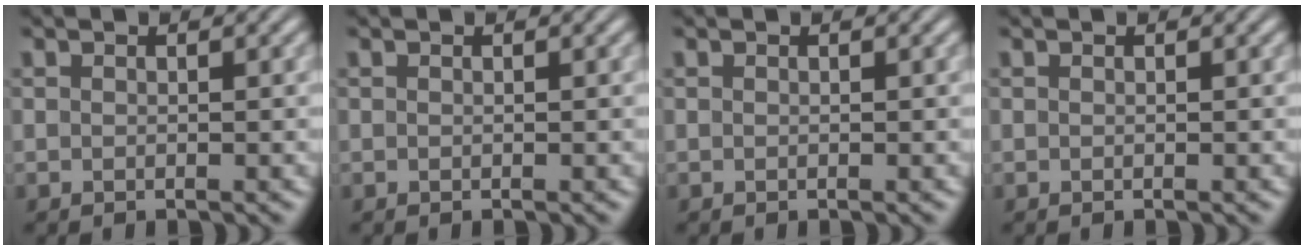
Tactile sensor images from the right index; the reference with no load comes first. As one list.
[{"total": 0.0}, {"total": 0.0}, {"total": 0.0}]